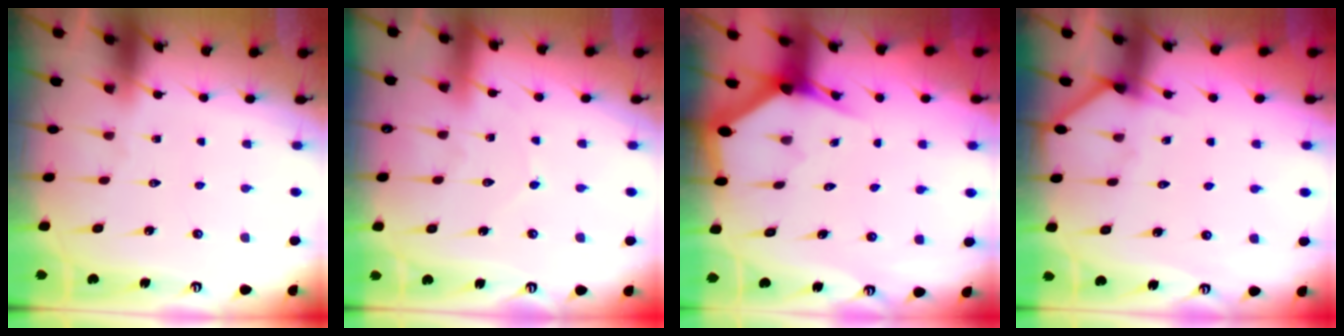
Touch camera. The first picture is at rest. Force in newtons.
{"total": 4.4, "press": 4.4, "slide": 0.0}
{"total": 2.9, "press": 2.9, "slide": 0.1}
{"total": 3.0, "press": 3.0, "slide": 0.2}